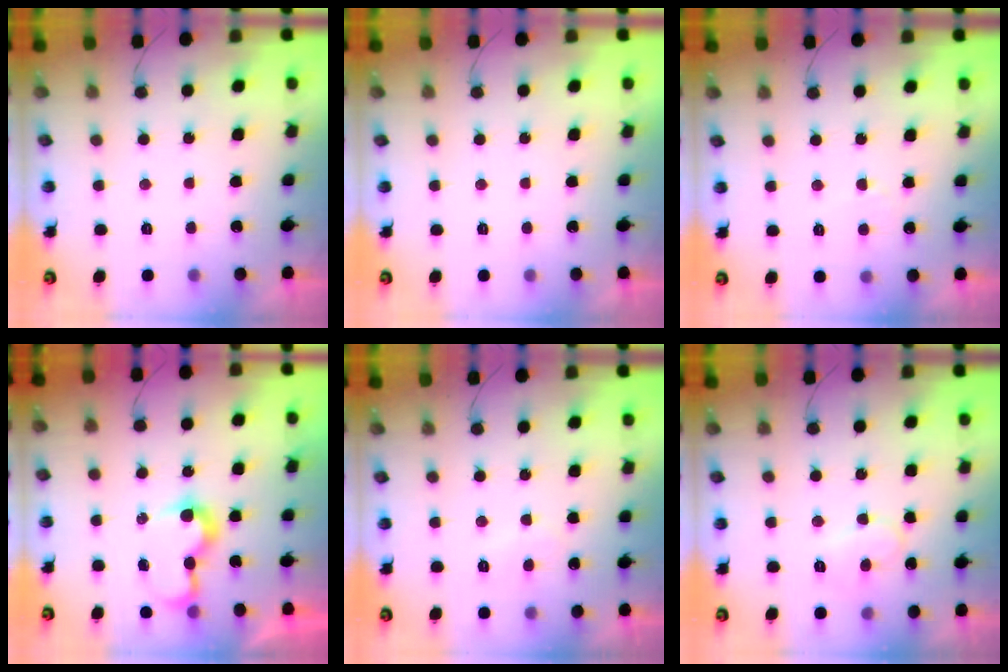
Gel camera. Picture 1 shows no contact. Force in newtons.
{"total": 1.7, "press": 1.7, "slide": 0.0}
{"total": 2.6, "press": 2.6, "slide": 0.1}
{"total": 6.4, "press": 6.4, "slide": 0.6}
{"total": 5.2, "press": 5.1, "slide": 0.4}
{"total": 8.2, "press": 8.2, "slide": 0.4}